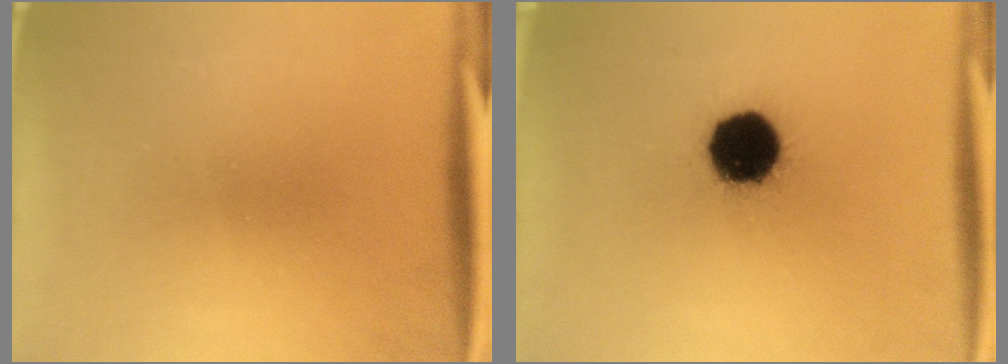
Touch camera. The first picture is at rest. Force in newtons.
{"total": 16.1}